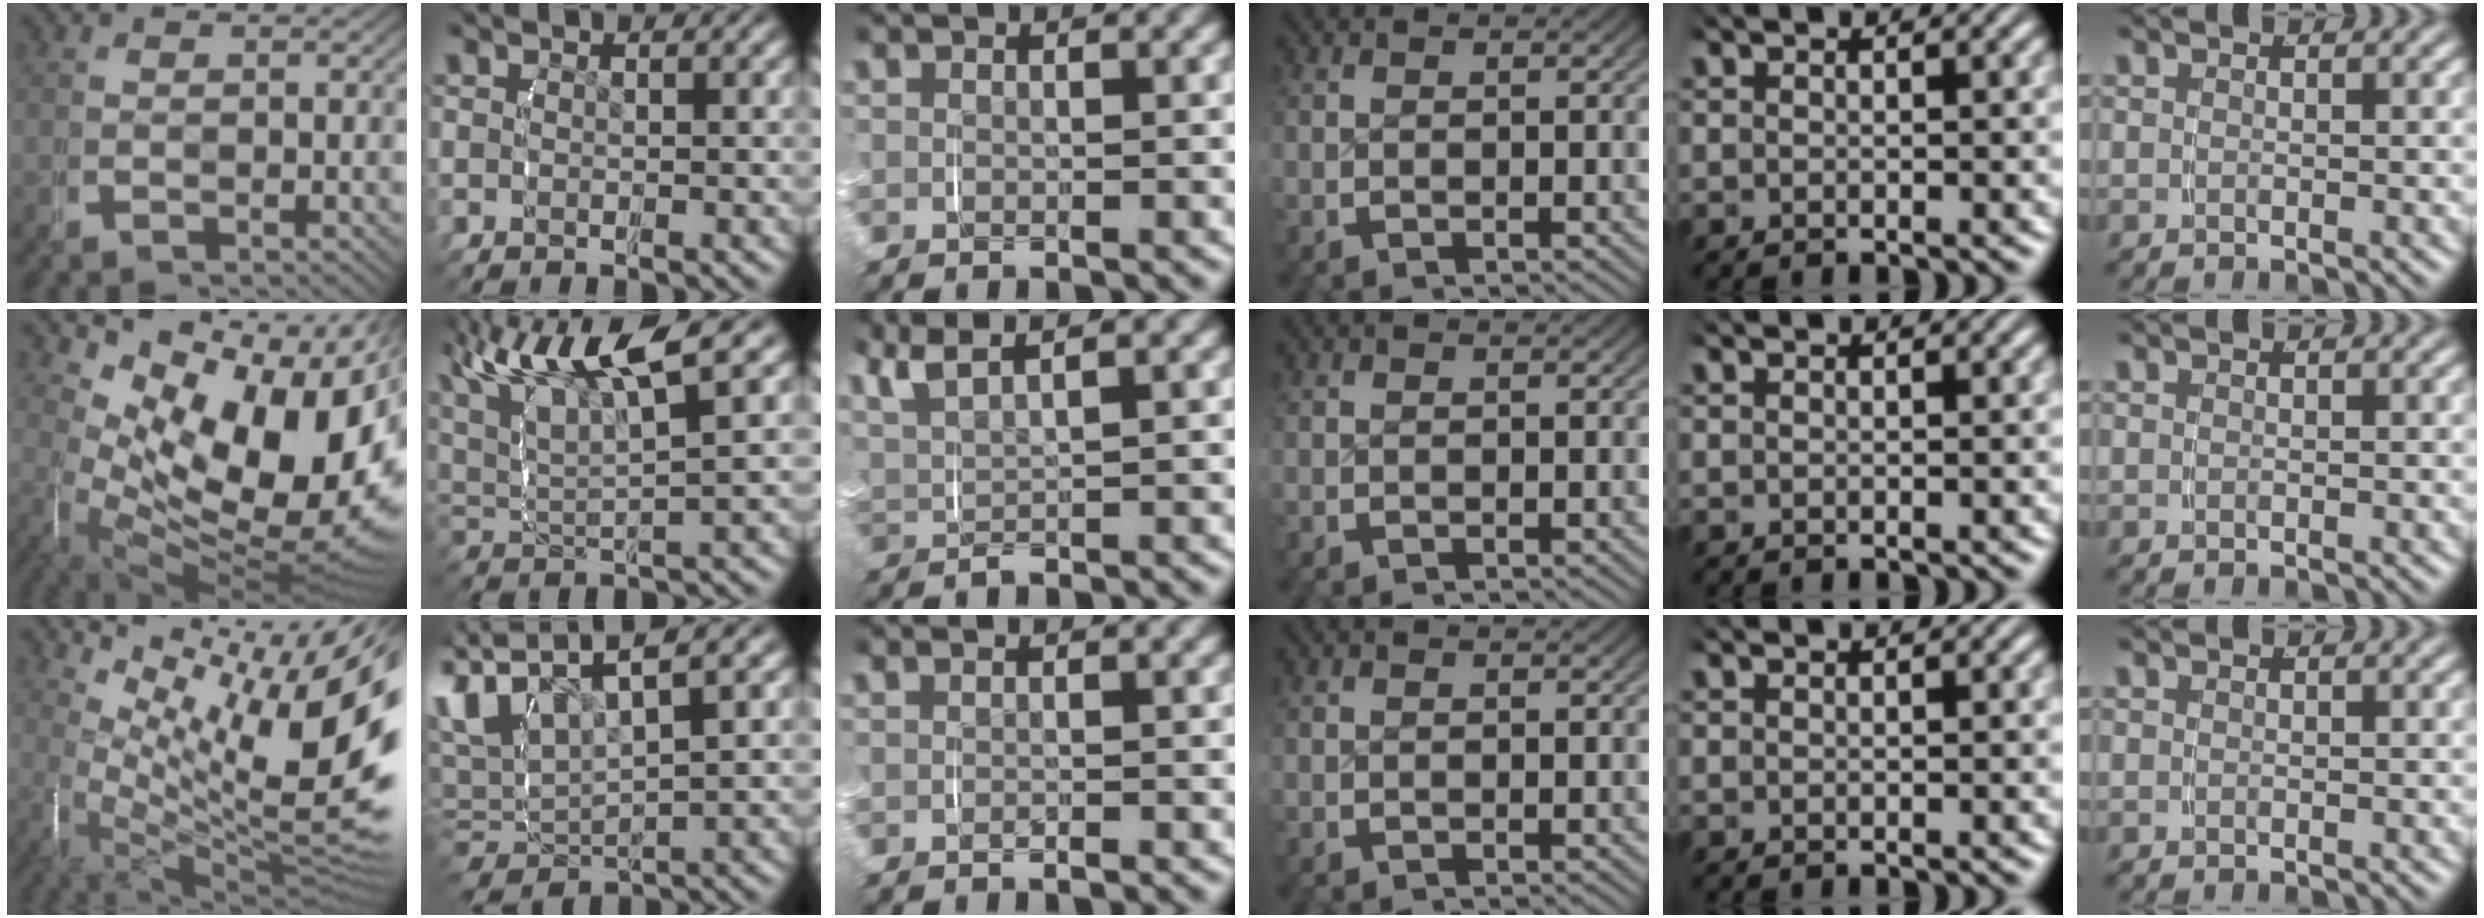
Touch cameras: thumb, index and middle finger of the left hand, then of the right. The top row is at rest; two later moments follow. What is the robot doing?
{"motion": "grasp_and_lifting", "object": "router"}